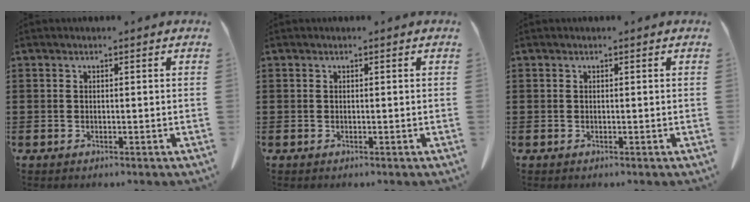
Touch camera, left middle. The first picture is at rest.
{"total": 0.0}
{"total": 0.0}